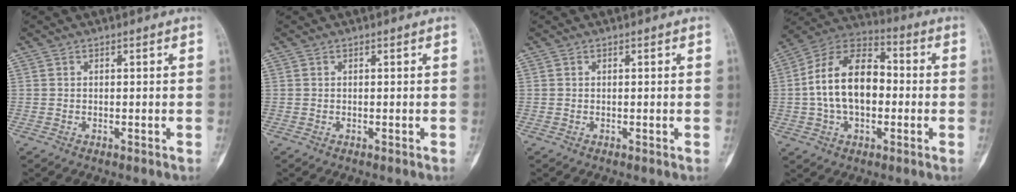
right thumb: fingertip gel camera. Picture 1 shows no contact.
{"total": 0.0}
{"total": 0.0}
{"total": 16.5, "force": [-0.3, 10.3, 12.9], "torque": [-0.209, 0.038, -0.015]}